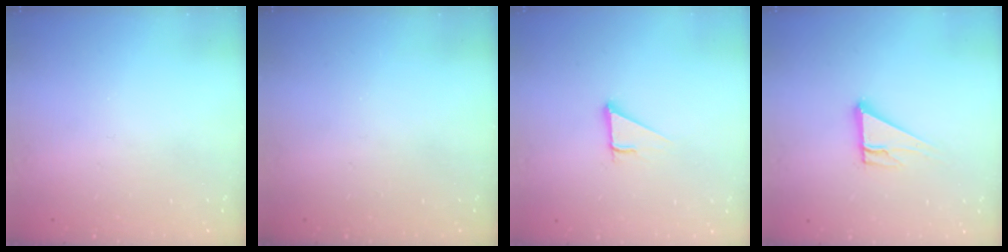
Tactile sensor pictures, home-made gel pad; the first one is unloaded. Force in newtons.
{"total": 0.0}
{"total": 2.7, "press": 2.7, "slide": 0.0}
{"total": 6.6, "press": 6.6, "slide": 0.6}